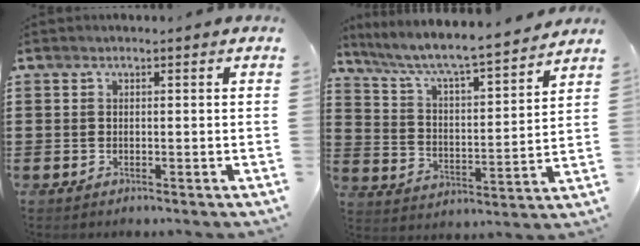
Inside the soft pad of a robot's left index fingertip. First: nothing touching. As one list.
[{"total": 6.1, "force": [5.4, 0.2, 2.8], "torque": [-0.079, -0.043, 0.084]}]